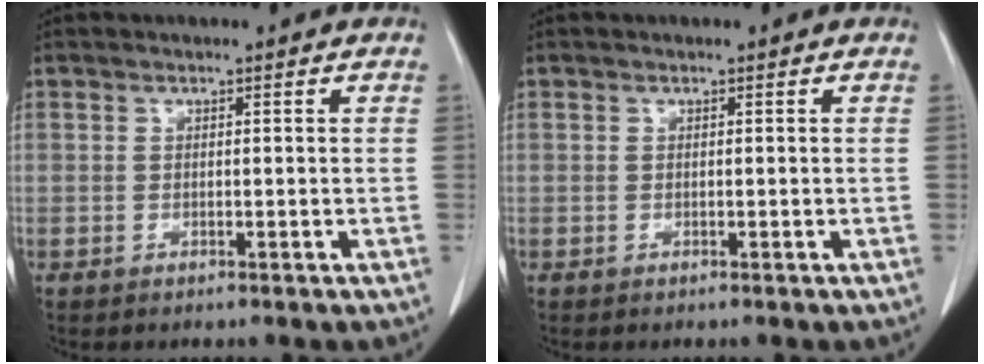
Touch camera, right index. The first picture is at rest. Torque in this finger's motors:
{"motor_torque": [0.00, 0.00, 0.00, 0.00]}